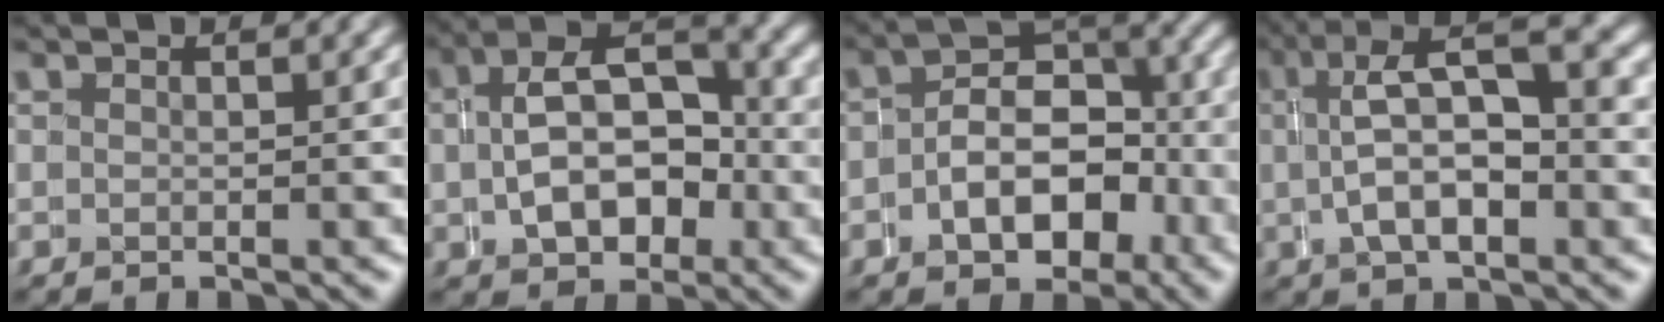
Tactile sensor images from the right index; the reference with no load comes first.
{"total": 7.2, "force": [0.2, 4.4, 5.7], "torque": [-0.083, 0.005, 0.004]}
{"total": 8.0, "force": [-1.3, 4.9, 6.2], "torque": [-0.094, -0.005, -0.015]}
{"total": 6.5, "force": [0.9, 2.3, 6.1], "torque": [-0.092, 0.019, 0.011]}